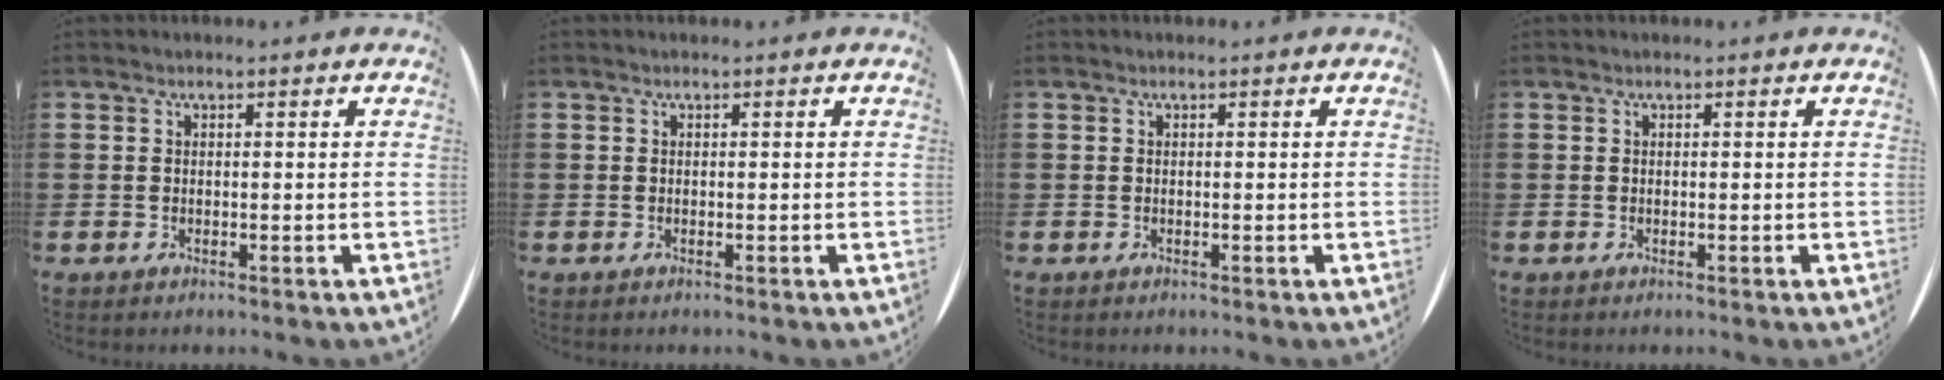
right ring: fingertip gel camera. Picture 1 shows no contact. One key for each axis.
{"total": 0.0}
{"total": 0.0}
{"total": 0.0}